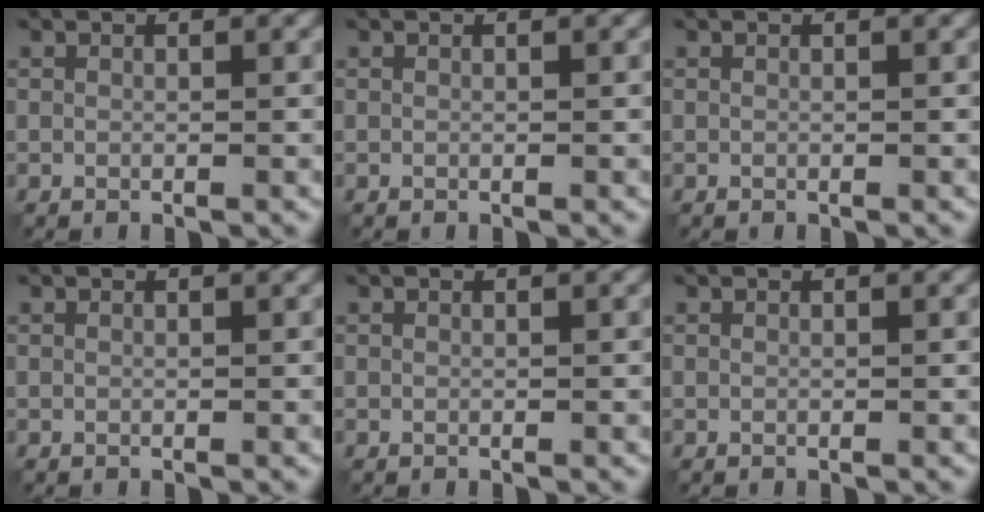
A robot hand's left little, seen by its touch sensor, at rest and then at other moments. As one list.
[{"total": 0.0}, {"total": 0.0}, {"total": 0.0}, {"total": 0.0}, {"total": 0.0}]